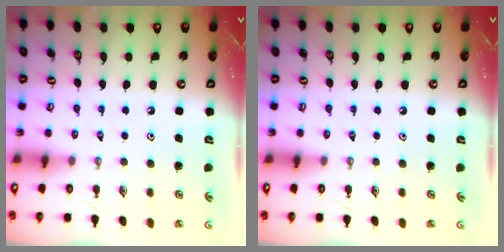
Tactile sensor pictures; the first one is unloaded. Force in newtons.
{"total": 0.0}